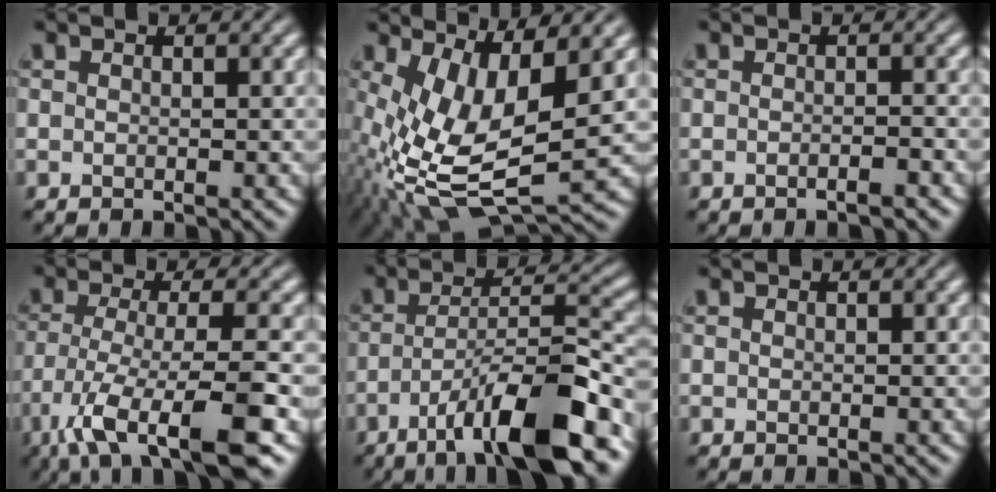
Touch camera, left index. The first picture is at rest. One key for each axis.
{"total": 10.6, "fx": -0.5, "fy": 4.4, "fz": 9.6, "tx": -0.211, "ty": -0.023, "tz": 0.000}
{"total": 1.0, "fx": -0.6, "fy": 0.2, "fz": 0.8, "tx": -0.007, "ty": 0.000, "tz": -0.013}
{"total": 8.6, "fx": -4.9, "fy": 1.9, "fz": 6.8, "tx": -0.120, "ty": -0.007, "tz": -0.089}
{"total": 10.7, "fx": -6.2, "fy": 2.2, "fz": 8.5, "tx": -0.136, "ty": 0.015, "tz": -0.104}
{"total": 0.0}